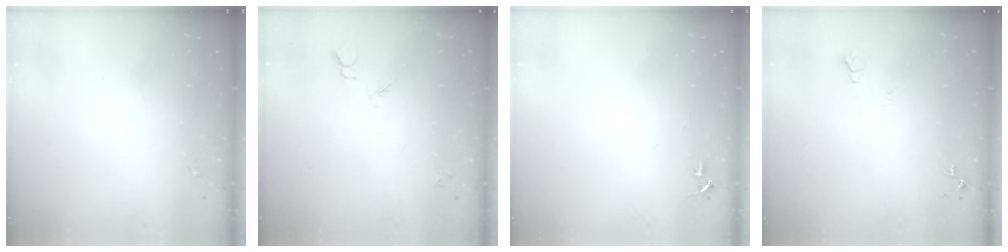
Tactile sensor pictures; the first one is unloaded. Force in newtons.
{"total": 3.9, "press": 3.9, "slide": 0.7}
{"total": 3.1, "press": 3.1, "slide": 0.3}
{"total": 5.1, "press": 5.1, "slide": 0.7}